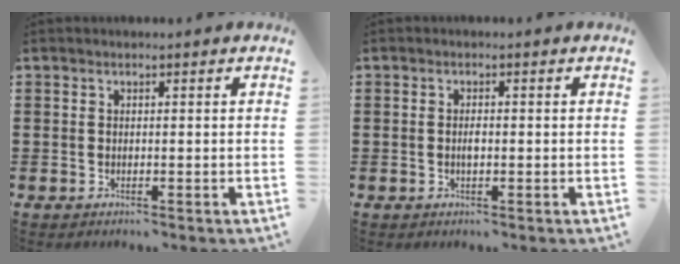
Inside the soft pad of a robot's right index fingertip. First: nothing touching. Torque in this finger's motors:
{"motor_torque": [2.14, 0.00, 0.13, 0.05]}